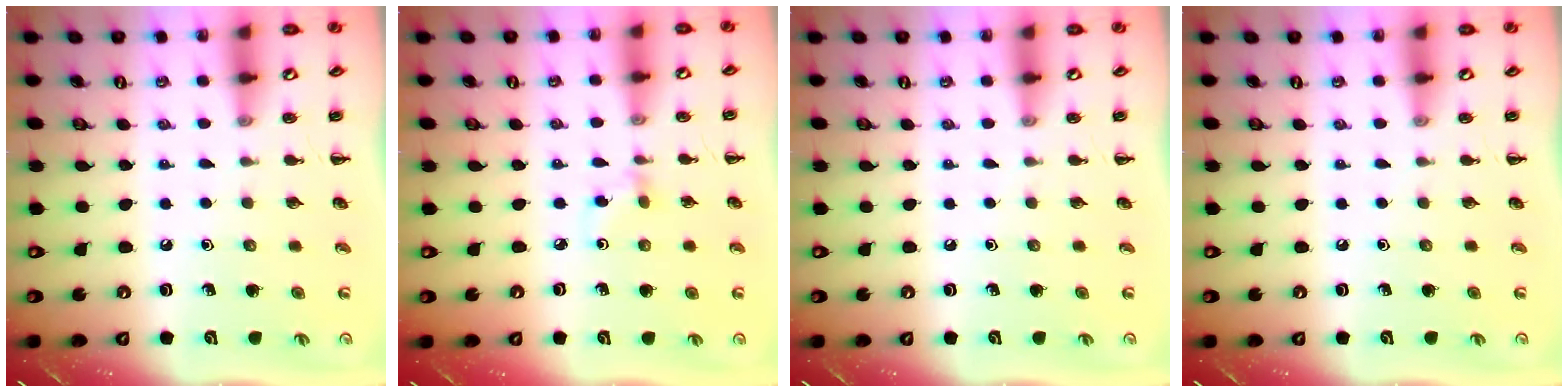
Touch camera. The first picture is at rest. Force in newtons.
{"total": 2.7, "press": 2.4, "slide": 1.1}
{"total": 0.0}
{"total": 0.0}